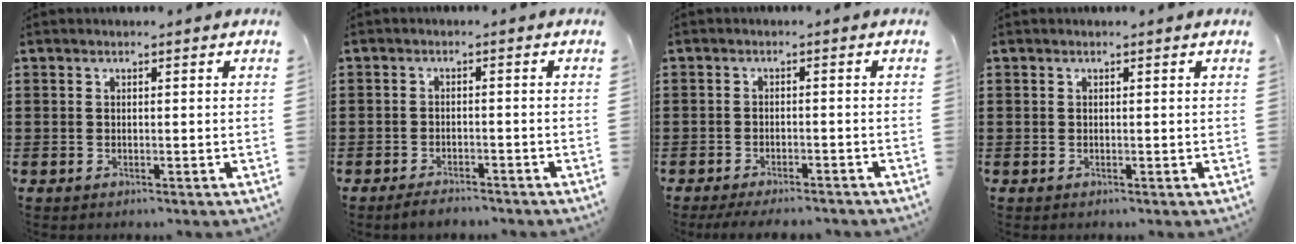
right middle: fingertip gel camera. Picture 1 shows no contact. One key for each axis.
{"total": 2.2, "fx": -2.1, "fy": 0.5, "fz": 0.3, "tx": -0.009, "ty": 0.002, "tz": -0.044}
{"total": 2.5, "fx": -2.4, "fy": 0.2, "fz": 0.5, "tx": -0.010, "ty": 0.000, "tz": -0.050}
{"total": 0.0}